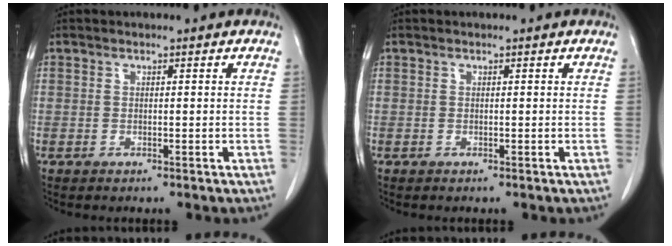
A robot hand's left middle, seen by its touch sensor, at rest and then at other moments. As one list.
[{"total": 0.0}]